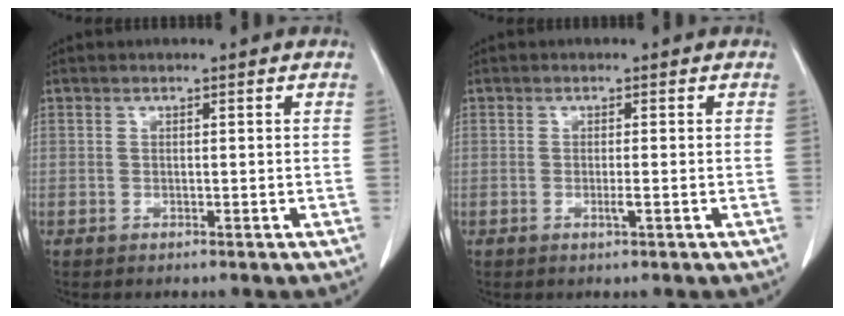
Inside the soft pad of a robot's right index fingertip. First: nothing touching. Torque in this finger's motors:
{"motor_torque": [0.40, 0.07, 0.02, 0.00]}